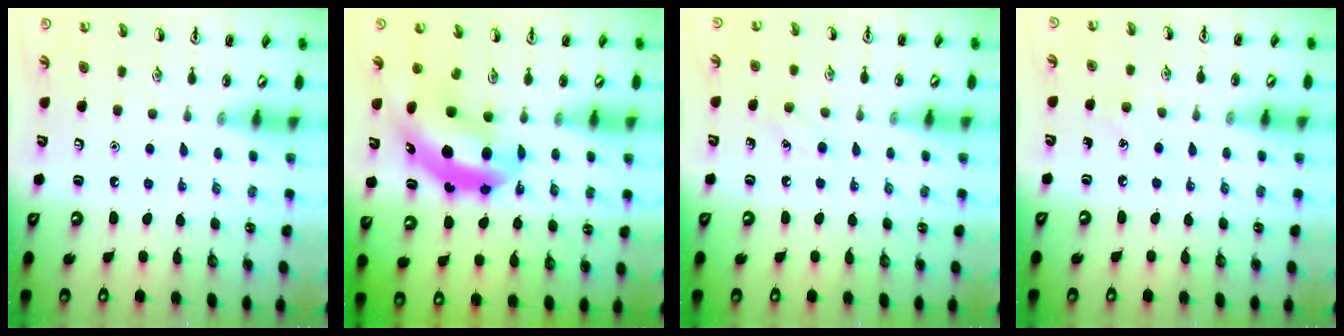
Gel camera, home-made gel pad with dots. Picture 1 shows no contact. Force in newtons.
{"total": 9.9, "press": 9.5, "slide": 2.9}
{"total": 4.9, "press": 4.7, "slide": 1.4}
{"total": 3.3, "press": 3.1, "slide": 1.2}